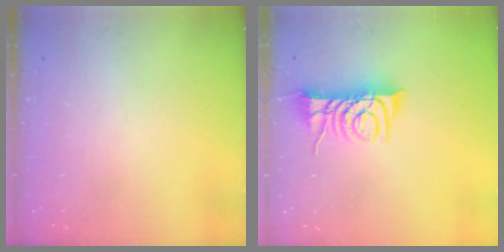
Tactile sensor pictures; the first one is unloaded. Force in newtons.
{"total": 10.4, "press": 10.4, "slide": 0.8}